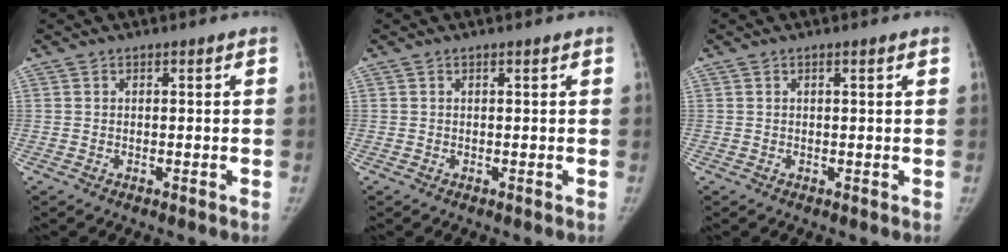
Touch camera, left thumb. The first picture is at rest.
{"total": 0.0}
{"total": 0.7, "force": [0.4, -0.1, 0.6], "torque": [-0.010, 0.000, 0.008]}